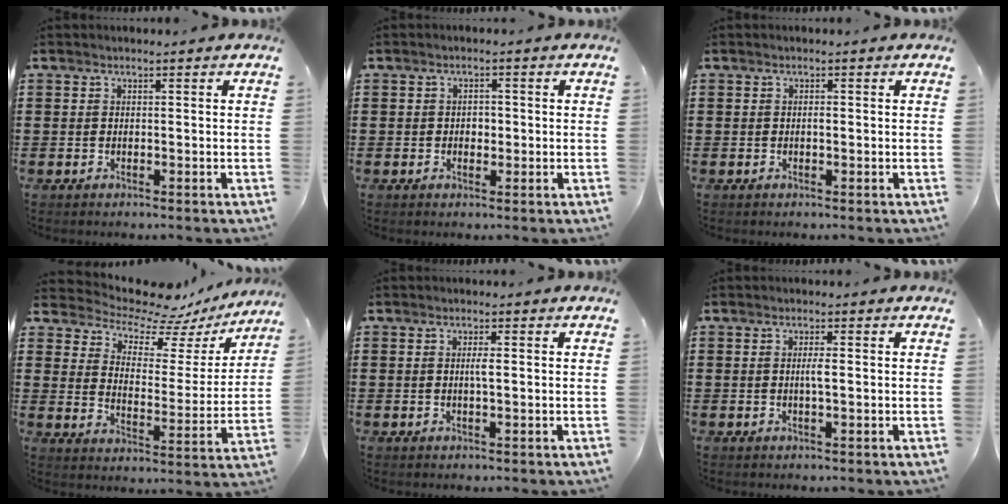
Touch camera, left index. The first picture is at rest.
{"total": 1.6, "force": [-0.1, 1.1, 1.1], "torque": [-0.024, 0.006, -0.004]}
{"total": 0.7, "force": [0.0, 0.2, 0.6], "torque": [-0.014, -0.004, 0.002]}
{"total": 7.5, "force": [6.9, 2.2, 1.9], "torque": [-0.053, -0.060, 0.113]}
{"total": 1.6, "force": [0.2, 0.2, 1.6], "torque": [-0.032, -0.001, 0.003]}
{"total": 1.9, "force": [0.1, 0.2, 1.8], "torque": [-0.036, -0.003, 0.001]}